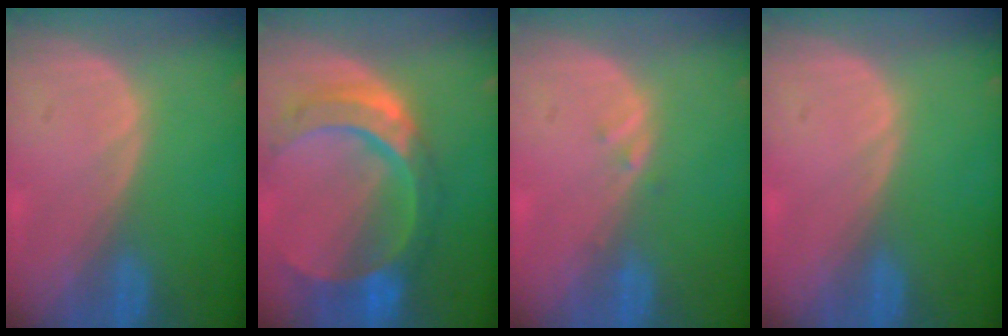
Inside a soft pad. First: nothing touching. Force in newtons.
{"total": 11.1, "press": 9.2, "slide": 6.1}
{"total": 1.0, "press": 0.9, "slide": 0.5}
{"total": 0.0}